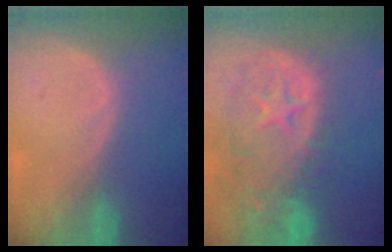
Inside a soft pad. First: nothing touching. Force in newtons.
{"total": 13.9, "press": 11.2, "slide": 8.3}